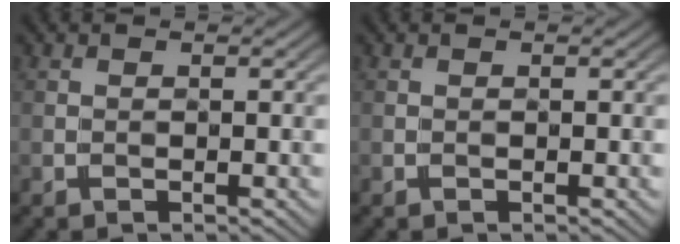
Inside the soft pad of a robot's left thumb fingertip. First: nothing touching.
{"total": 0.0}